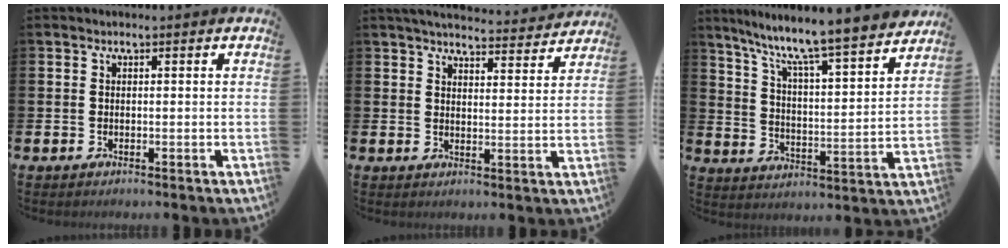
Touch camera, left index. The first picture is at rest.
{"total": 4.9, "force": [4.9, 0.5, 0.8], "torque": [-0.019, -0.036, 0.083]}
{"total": 8.9, "force": [8.3, -0.3, 3.3], "torque": [-0.091, -0.072, 0.134]}